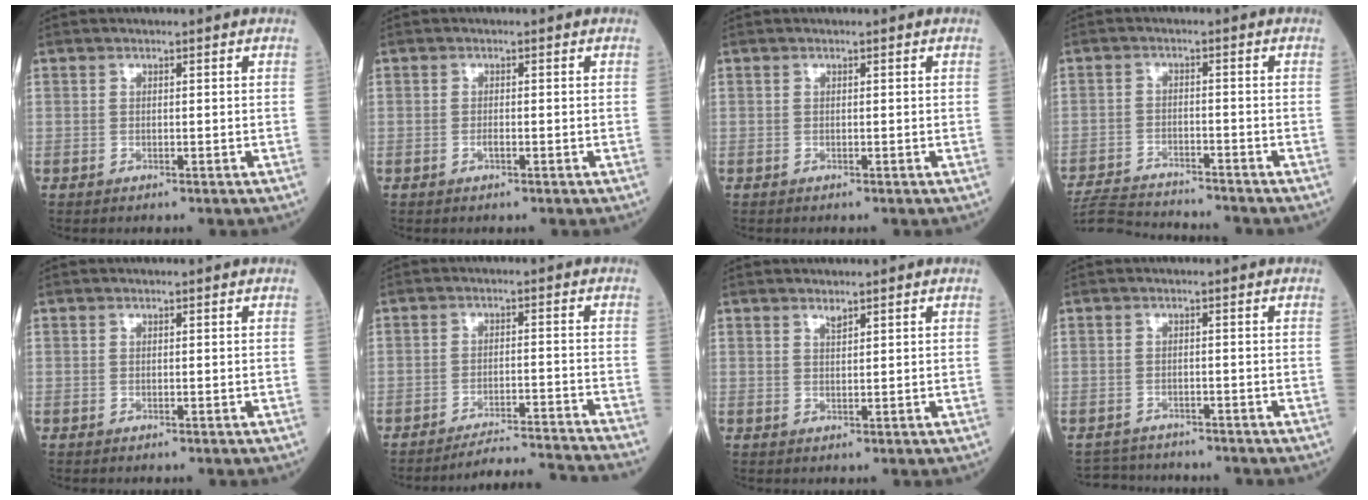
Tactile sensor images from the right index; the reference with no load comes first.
{"total": 0.8, "force": [-0.3, 0.1, 0.7], "torque": [-0.016, 0.000, -0.006]}
{"total": 0.0}
{"total": 11.1, "force": [-10.8, 0.4, 2.9], "torque": [-0.053, -0.005, -0.172]}
{"total": 0.0}
{"total": 10.0, "force": [-9.6, -2.5, 1.1], "torque": [-0.003, -0.009, -0.146]}
{"total": 1.0, "force": [0.9, 0.1, 0.4], "torque": [-0.009, -0.005, 0.016]}
{"total": 4.4, "force": [-4.2, 1.0, -0.3], "torque": [0.003, 0.000, -0.064]}